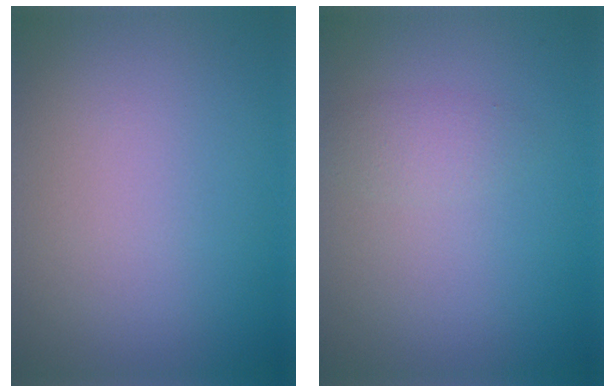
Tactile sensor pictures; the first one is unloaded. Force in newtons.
{"total": 1.3, "press": 1.3, "slide": 0.1}